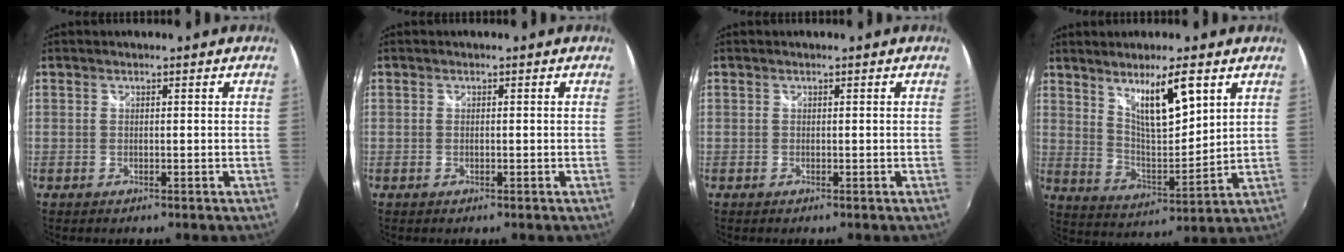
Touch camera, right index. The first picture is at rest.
{"total": 0.0}
{"total": 0.0}
{"total": 11.2, "force": [6.1, 2.5, 9.0], "torque": [-0.149, -0.006, 0.121]}